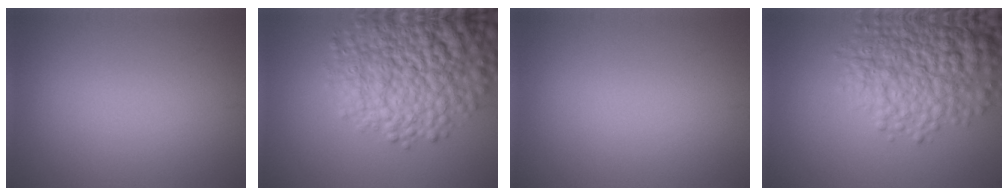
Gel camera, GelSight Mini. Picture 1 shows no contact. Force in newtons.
{"total": 11.4, "press": 11.4, "slide": 0.5}
{"total": 0.0}
{"total": 9.2, "press": 9.2, "slide": 0.4}